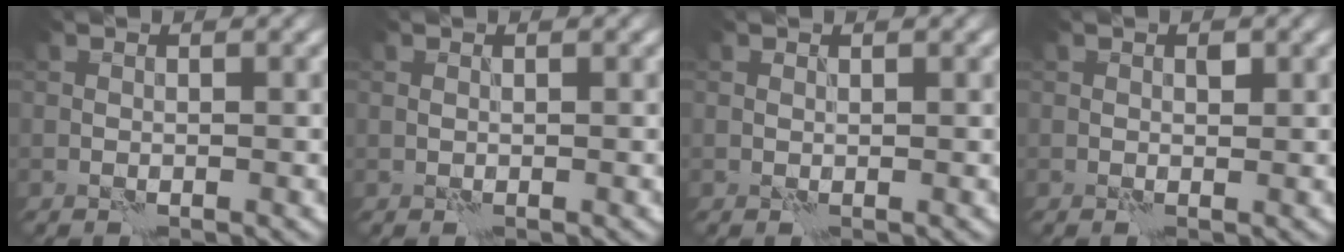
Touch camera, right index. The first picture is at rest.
{"total": 0.0}
{"total": 0.0}
{"total": 0.8, "force": [0.2, 0.5, 0.6], "torque": [-0.005, -0.002, 0.003]}